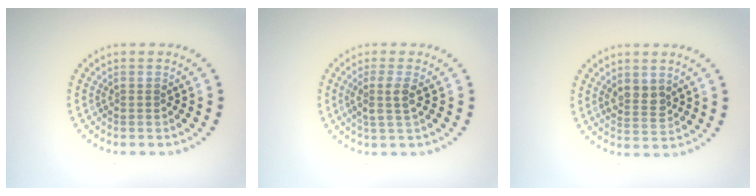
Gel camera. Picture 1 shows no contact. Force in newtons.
{"total": 2.1, "press": 1.8, "slide": 1.1}
{"total": 2.2, "press": 2.1, "slide": 0.7}